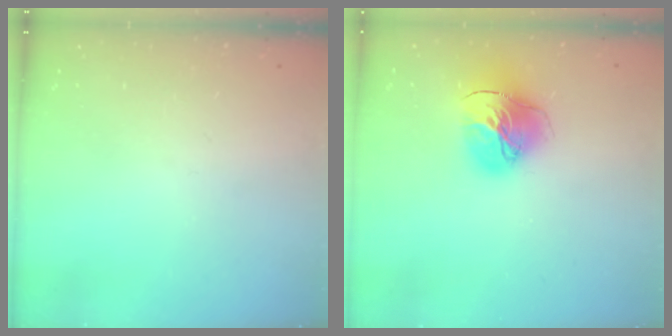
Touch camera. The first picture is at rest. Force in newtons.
{"total": 16.2, "press": 16.1, "slide": 1.6}